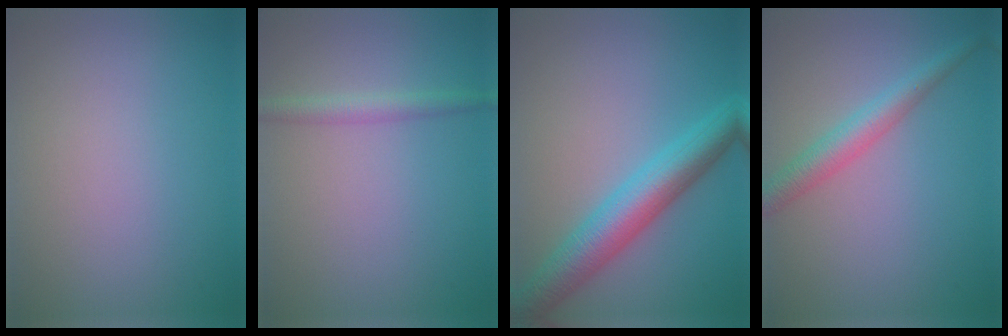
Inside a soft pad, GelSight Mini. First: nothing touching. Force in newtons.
{"total": 1.8, "press": 1.8, "slide": 0.0}
{"total": 6.2, "press": 6.2, "slide": 0.0}
{"total": 3.2, "press": 3.2, "slide": 0.1}